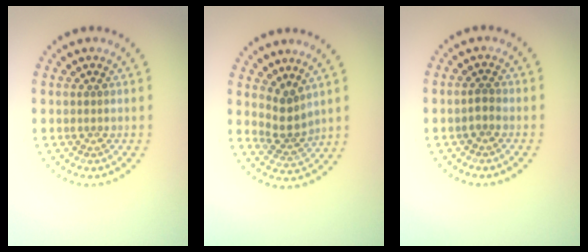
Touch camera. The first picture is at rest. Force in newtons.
{"total": 2.5, "press": 1.8, "slide": 1.7}
{"total": 1.0, "press": 0.9, "slide": 0.3}